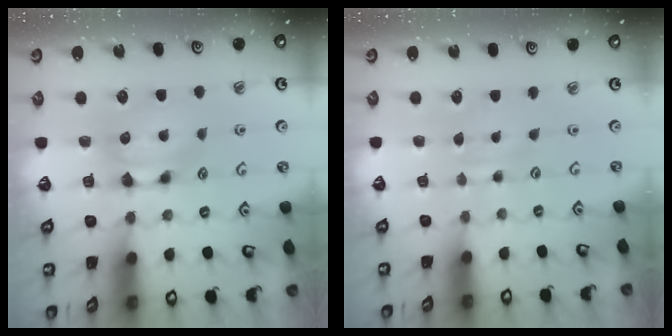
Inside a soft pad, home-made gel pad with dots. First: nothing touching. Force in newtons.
{"total": 3.0, "press": 2.9, "slide": 0.3}